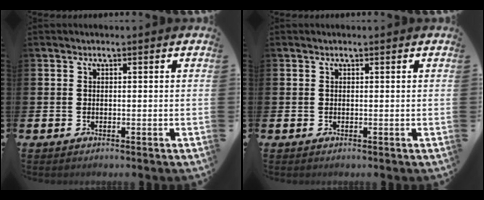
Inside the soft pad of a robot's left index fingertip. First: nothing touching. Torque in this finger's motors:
{"motor_torque": [0.12, -0.15, -0.06, -0.01]}